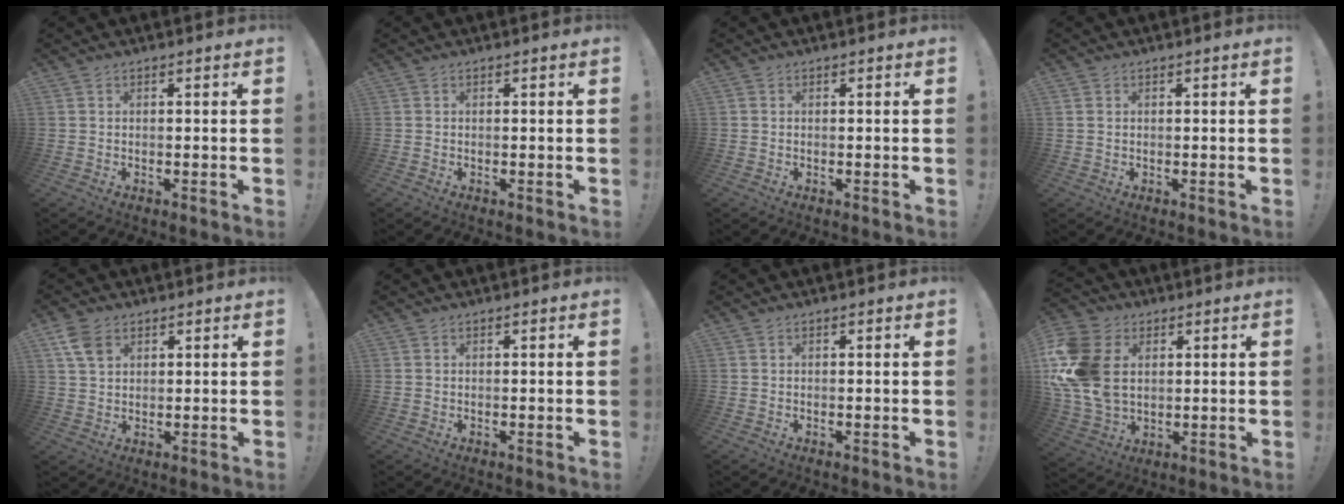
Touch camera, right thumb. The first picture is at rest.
{"total": 0.0}
{"total": 0.0}
{"total": 0.9, "force": [0.3, 0.8, 0.3], "torque": [-0.010, 0.005, 0.006]}
{"total": 6.4, "force": [3.1, 4.3, 3.7], "torque": [-0.053, -0.008, 0.062]}
{"total": 0.0}
{"total": 0.0}
{"total": 20.2, "force": [3.3, 15.1, 13.0], "torque": [-0.267, -0.008, 0.067]}